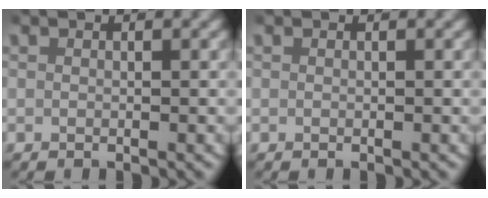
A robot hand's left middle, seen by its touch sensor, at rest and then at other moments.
{"total": 0.0}